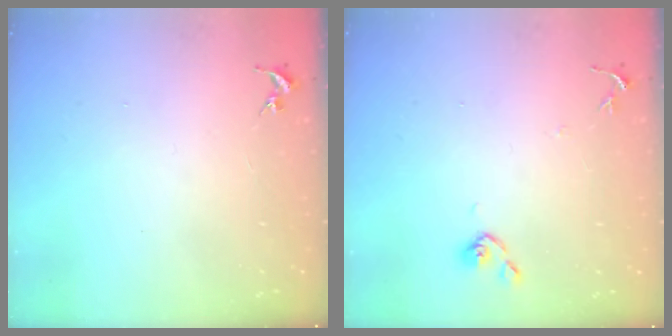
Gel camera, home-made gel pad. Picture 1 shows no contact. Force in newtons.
{"total": 6.1, "press": 6.0, "slide": 0.6}